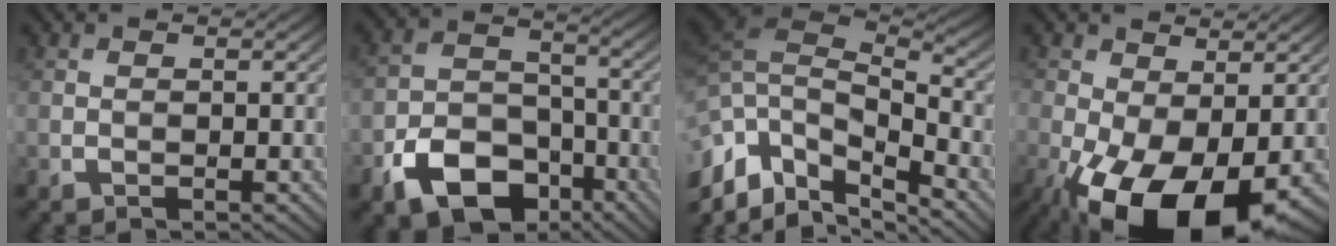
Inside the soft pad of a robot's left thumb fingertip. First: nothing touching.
{"total": 10.2, "force": [-5.9, 6.5, 5.2], "torque": [-0.107, -0.013, -0.114]}
{"total": 13.9, "force": [-6.2, 7.7, 9.7], "torque": [-0.237, -0.026, -0.070]}
{"total": 16.5, "force": [-6.4, 8.3, 12.7], "torque": [-0.261, -0.039, -0.092]}